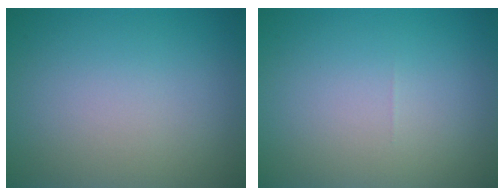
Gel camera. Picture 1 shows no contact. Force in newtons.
{"total": 0.0}